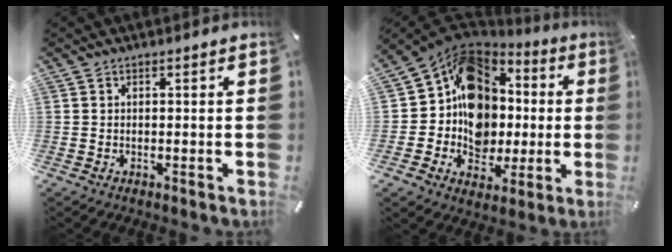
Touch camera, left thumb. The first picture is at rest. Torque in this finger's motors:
{"motor_torque": [1.10, 0.85, 1.31, 0.92, 0.23]}